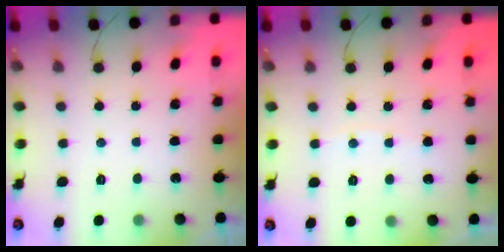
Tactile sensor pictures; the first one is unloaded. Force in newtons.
{"total": 2.0, "press": 2.0, "slide": 0.3}